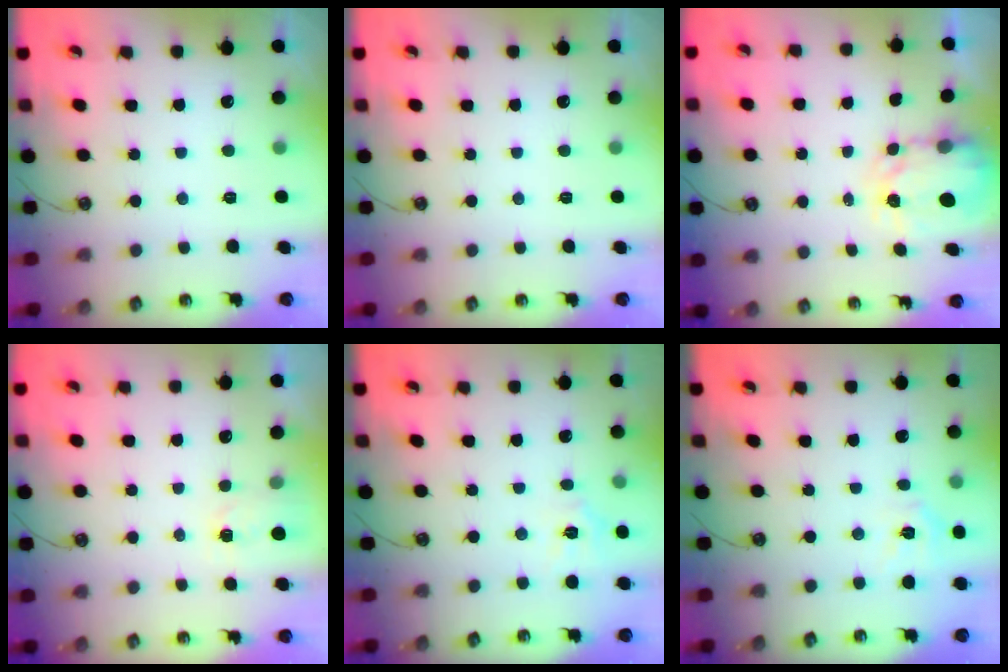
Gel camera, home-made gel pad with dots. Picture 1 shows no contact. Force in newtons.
{"total": 0.0}
{"total": 3.7, "press": 3.7, "slide": 0.3}
{"total": 1.3, "press": 1.2, "slide": 0.2}
{"total": 5.5, "press": 5.4, "slide": 0.6}
{"total": 7.8, "press": 7.8, "slide": 0.9}